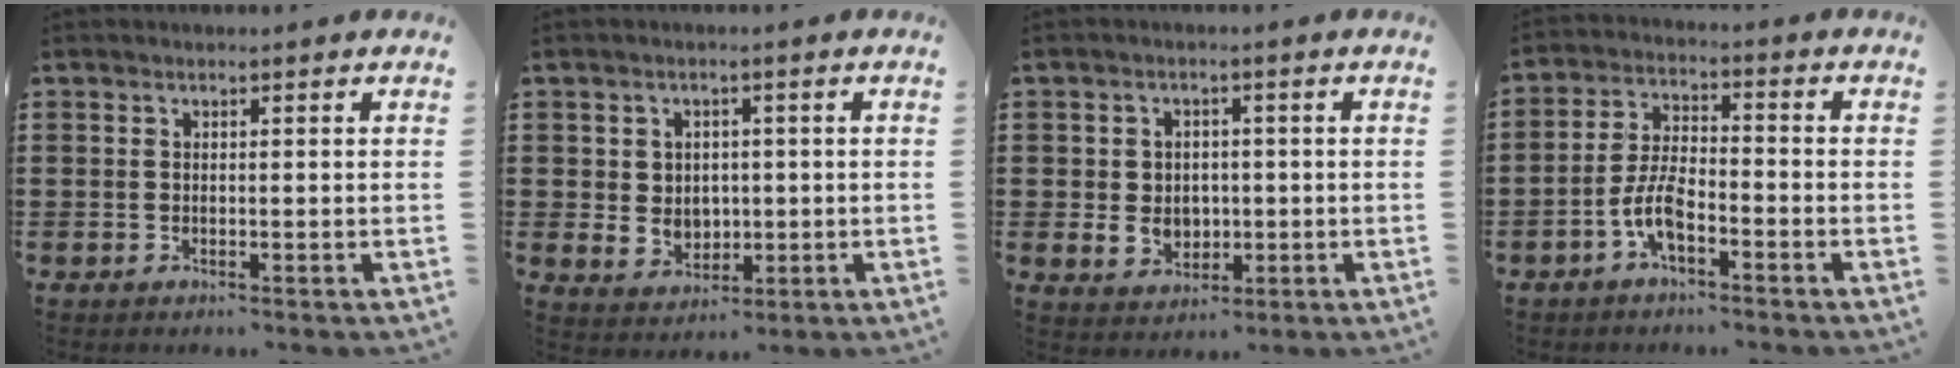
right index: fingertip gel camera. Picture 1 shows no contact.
{"total": 3.3, "force": [0.9, 3.1, 0.7], "torque": [-0.020, 0.006, 0.013]}
{"total": 3.6, "force": [-0.1, 3.3, 1.4], "torque": [-0.031, 0.007, -0.006]}
{"total": 6.0, "force": [-3.2, 2.3, 4.6], "torque": [-0.119, -0.003, -0.068]}